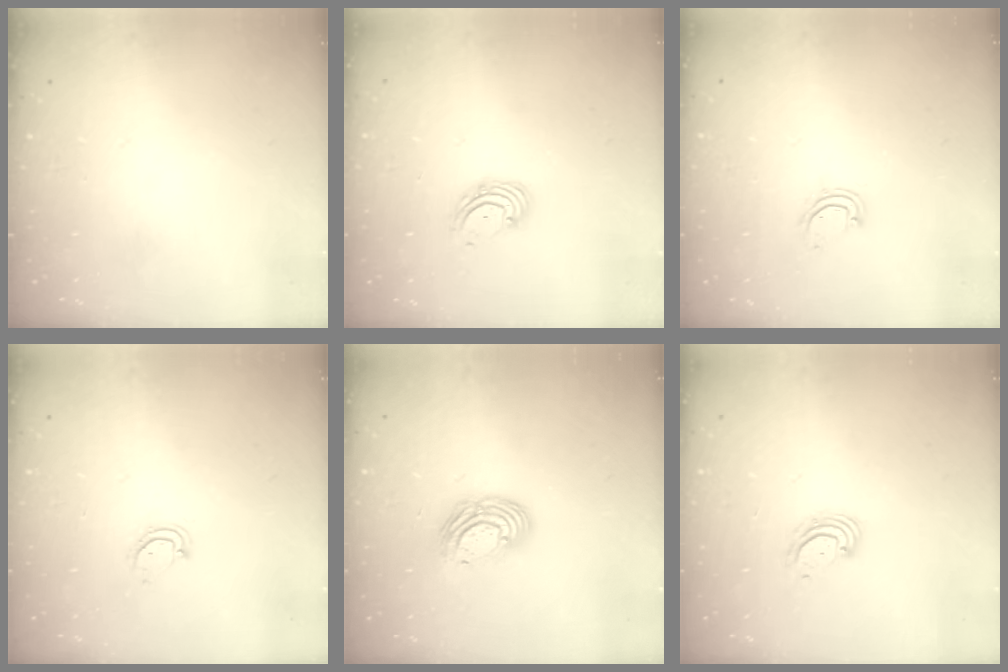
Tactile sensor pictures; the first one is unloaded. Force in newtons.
{"total": 3.4, "press": 3.3, "slide": 0.5}
{"total": 3.9, "press": 3.9, "slide": 0.3}
{"total": 3.0, "press": 3.0, "slide": 0.2}
{"total": 9.5, "press": 9.4, "slide": 1.7}
{"total": 2.9, "press": 2.9, "slide": 0.1}